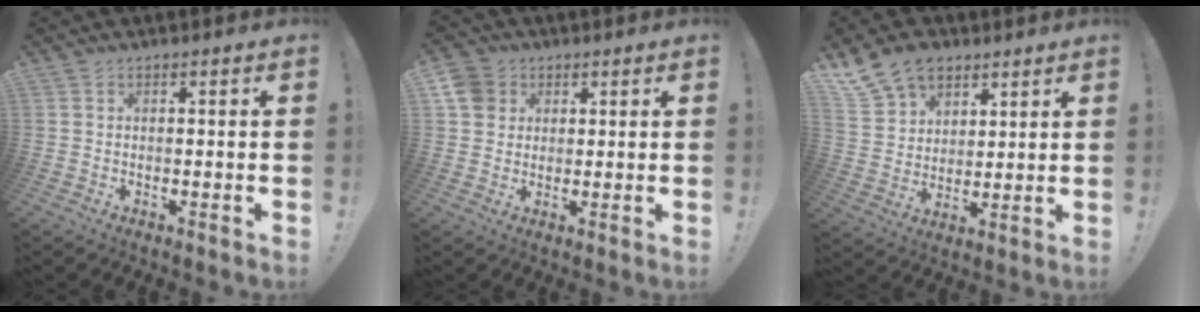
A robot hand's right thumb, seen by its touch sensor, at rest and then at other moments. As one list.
[{"total": 6.5, "force": [2.5, 5.8, 1.8], "torque": [-0.027, -0.006, 0.052]}, {"total": 12.7, "force": [8.5, 8.5, 4.1], "torque": [-0.070, -0.053, 0.167]}]